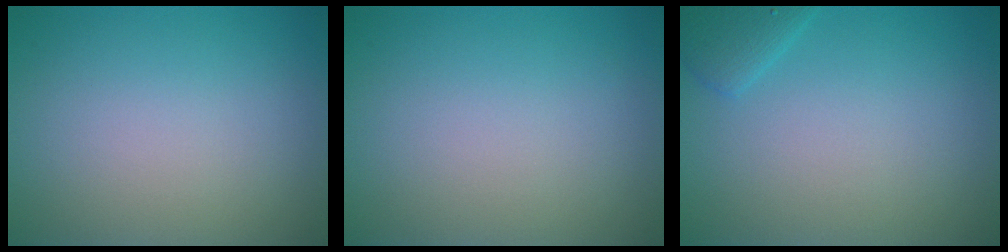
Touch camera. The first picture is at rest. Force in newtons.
{"total": 0.0}
{"total": 1.8, "press": 1.8, "slide": 0.1}